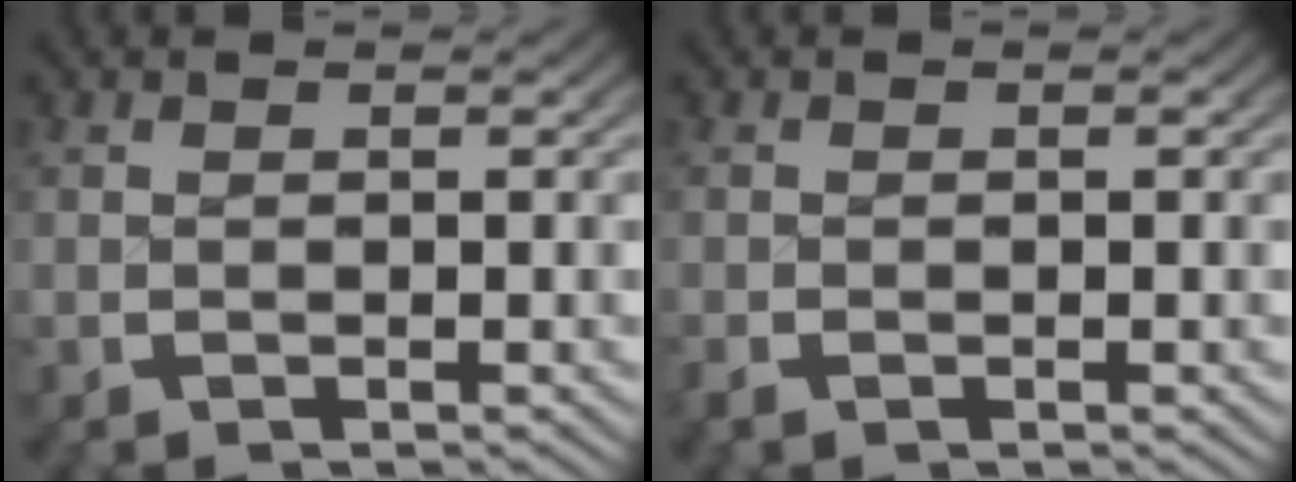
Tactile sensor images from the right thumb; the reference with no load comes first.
{"total": 0.9, "force": [-0.6, 0.6, 0.4], "torque": [-0.006, -0.002, -0.012]}